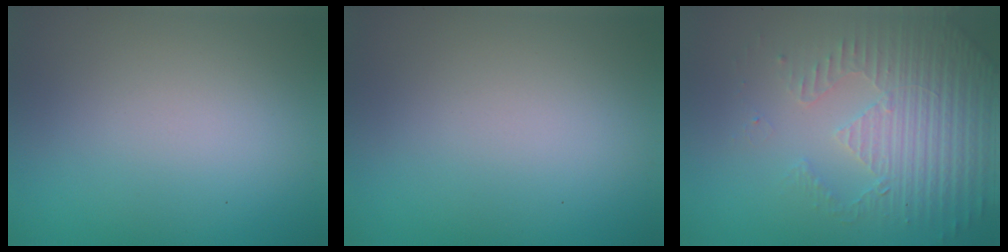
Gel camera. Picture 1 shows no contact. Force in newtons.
{"total": 0.0}
{"total": 5.1, "press": 3.5, "slide": 3.8}